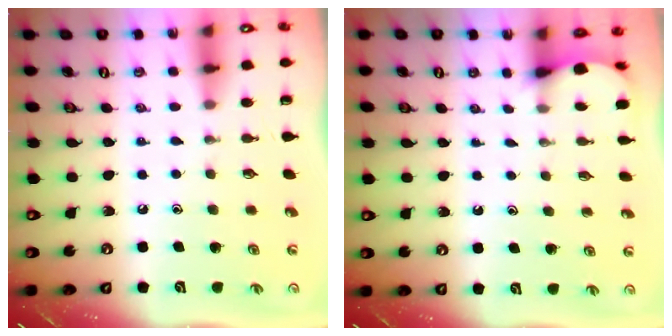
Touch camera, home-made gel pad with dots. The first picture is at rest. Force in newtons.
{"total": 2.8, "press": 2.8, "slide": 0.3}